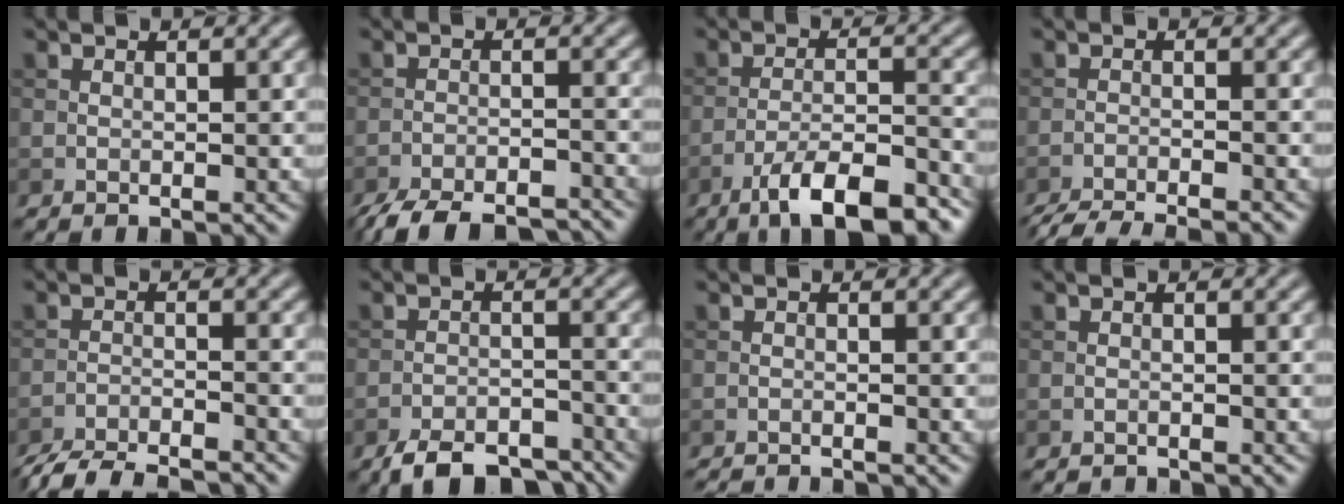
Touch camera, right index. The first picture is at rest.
{"total": 8.8, "force": [-8.1, 1.9, 3.1], "torque": [-0.053, -0.019, -0.125]}
{"total": 9.3, "force": [-6.5, 2.5, 6.2], "torque": [-0.096, 0.002, -0.110]}
{"total": 6.4, "force": [-5.9, 0.8, 2.2], "torque": [-0.039, -0.017, -0.095]}
{"total": 7.9, "force": [-7.5, 1.3, 2.4], "torque": [-0.046, -0.018, -0.122]}
{"total": 6.5, "force": [-5.3, 2.3, 2.9], "torque": [-0.041, -0.008, -0.093]}
{"total": 2.3, "force": [-2.2, 0.2, 0.6], "torque": [-0.013, -0.006, -0.038]}
{"total": 1.2, "force": [-1.1, 0.1, 0.1], "torque": [0.002, -0.004, -0.020]}